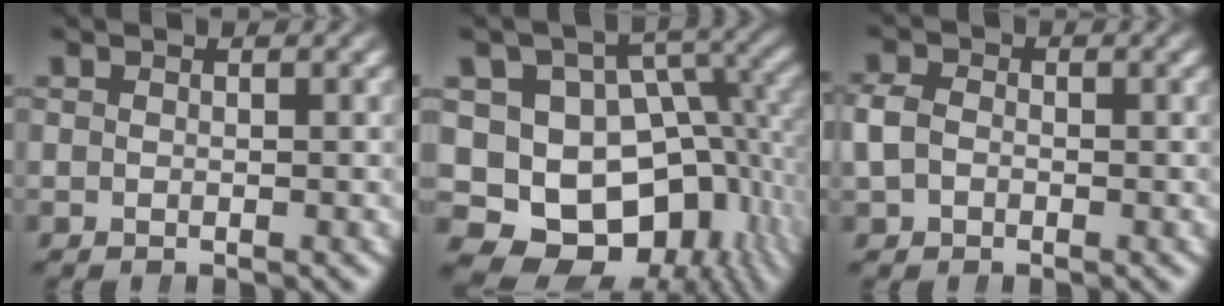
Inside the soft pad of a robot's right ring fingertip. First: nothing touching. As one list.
[{"total": 23.0, "force": [-5.4, 18.8, 12.1], "torque": [-0.264, -0.110, -0.065]}, {"total": 2.4, "force": [-0.1, 2.1, 1.2], "torque": [-0.033, -0.005, 0.003]}]